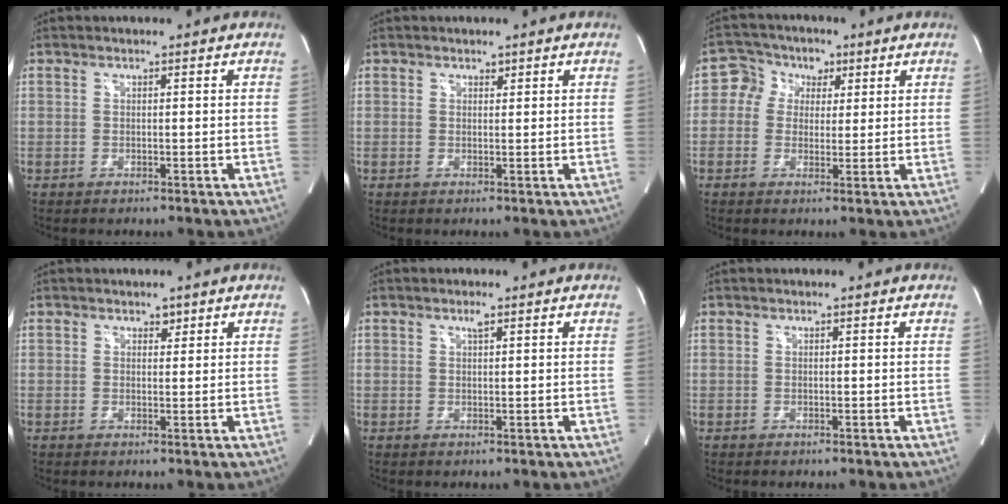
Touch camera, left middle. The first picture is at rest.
{"total": 0.8, "force": [0.6, 0.5, 0.2], "torque": [-0.004, 0.001, 0.008]}
{"total": 5.6, "force": [1.5, 5.1, 1.9], "torque": [-0.032, 0.030, 0.025]}
{"total": 1.3, "force": [0.9, 0.9, 0.4], "torque": [-0.004, 0.001, 0.013]}
{"total": 1.1, "force": [0.7, 0.3, 0.8], "torque": [-0.017, 0.001, 0.013]}
{"total": 0.0}